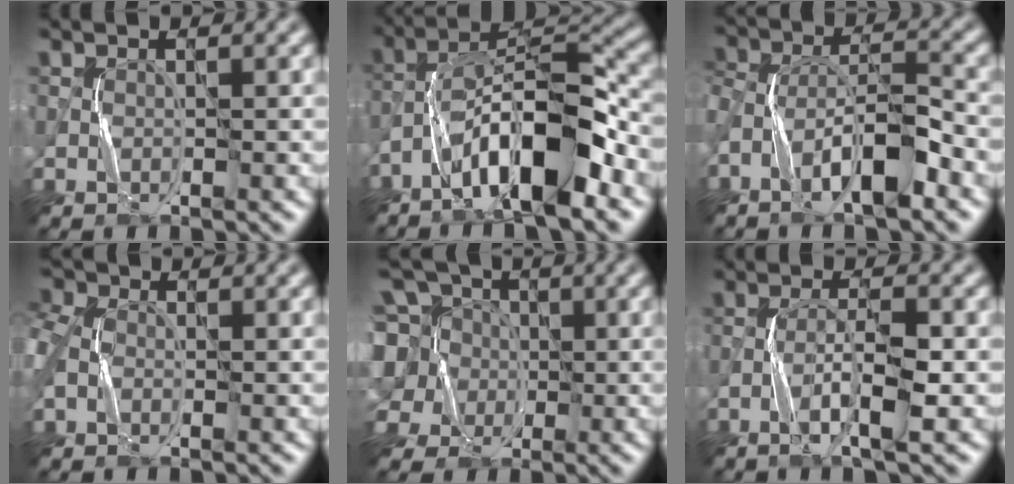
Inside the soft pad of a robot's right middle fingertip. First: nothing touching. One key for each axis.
{"total": 10.7, "fx": -5.9, "fy": 2.8, "fz": 8.5, "tx": -0.142, "ty": 0.024, "tz": -0.109}
{"total": 6.6, "fx": -3.9, "fy": 2.3, "fz": 4.9, "tx": -0.085, "ty": 0.010, "tz": -0.076}
{"total": 4.4, "fx": -0.3, "fy": 3.5, "fz": 2.7, "tx": -0.091, "ty": 0.006, "tz": -0.011}
{"total": 11.0, "fx": 1.7, "fy": 9.7, "fz": 4.8, "tx": -0.145, "ty": 0.034, "tz": 0.005}
{"total": 4.0, "fx": -2.0, "fy": 0.5, "fz": 3.4, "tx": -0.066, "ty": 0.010, "tz": -0.039}